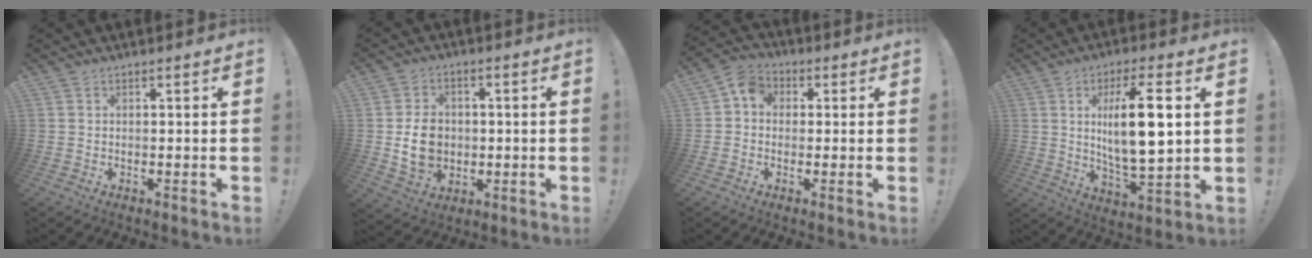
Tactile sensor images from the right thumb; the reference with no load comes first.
{"total": 10.8, "force": [-0.7, 8.8, 6.2], "torque": [-0.104, 0.003, -0.008]}
{"total": 6.0, "force": [0.2, 5.2, 3.1], "torque": [-0.050, 0.015, 0.007]}
{"total": 15.5, "force": [2.9, 4.2, 14.6], "torque": [-0.259, -0.015, 0.031]}